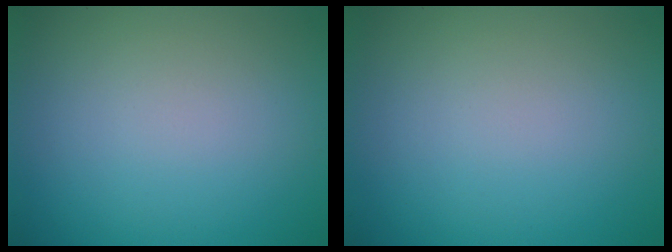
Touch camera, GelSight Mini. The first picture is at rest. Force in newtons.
{"total": 0.0}